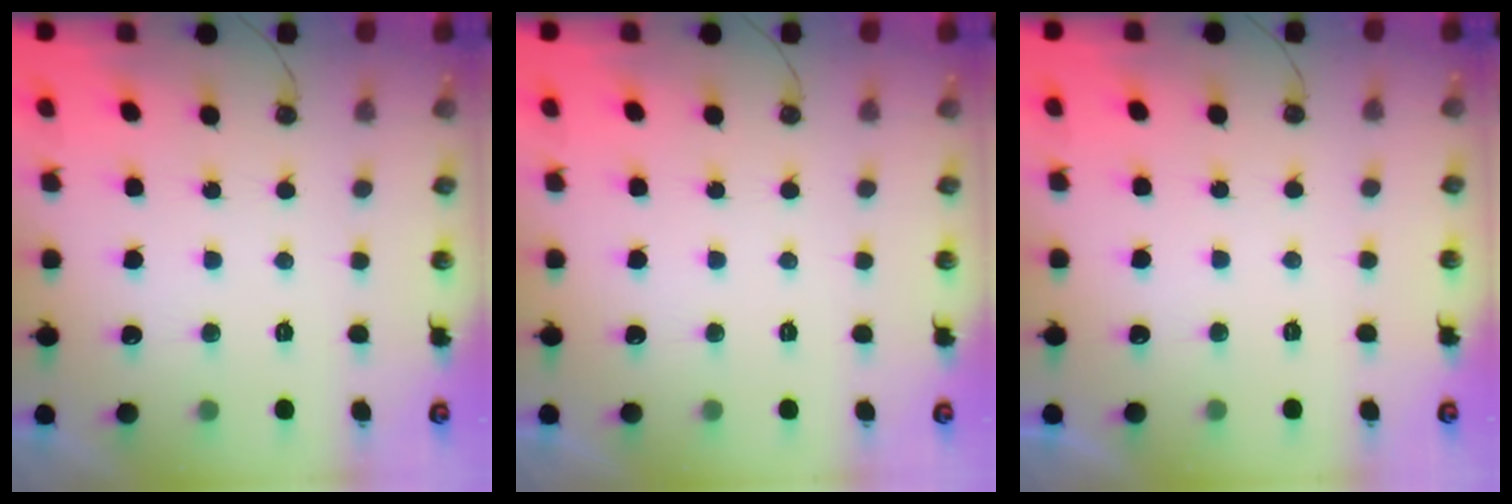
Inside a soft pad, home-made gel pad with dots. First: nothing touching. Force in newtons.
{"total": 0.0}
{"total": 0.0}